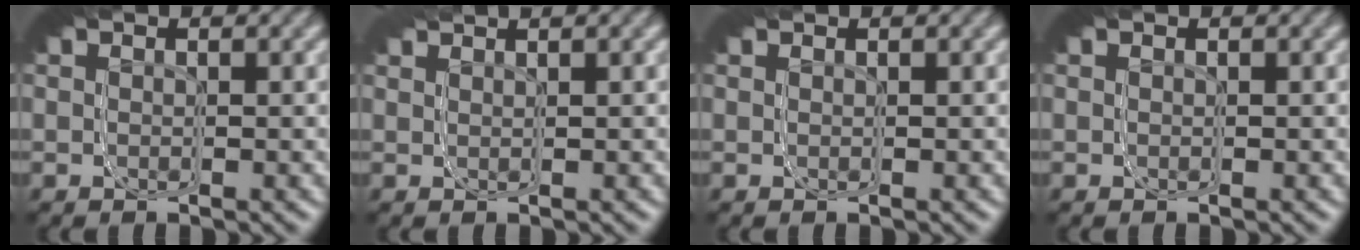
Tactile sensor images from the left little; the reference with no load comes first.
{"total": 1.5, "force": [1.0, 0.7, 0.8], "torque": [-0.033, 0.003, 0.016]}
{"total": 0.0}
{"total": 0.0}